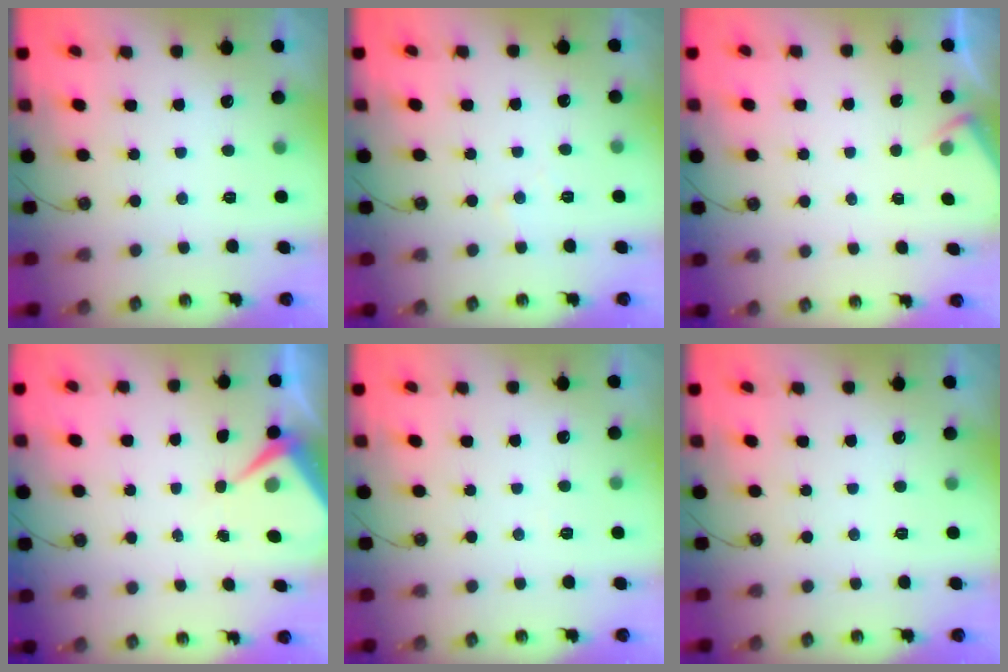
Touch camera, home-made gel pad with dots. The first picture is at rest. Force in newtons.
{"total": 4.1, "press": 4.0, "slide": 0.7}
{"total": 2.7, "press": 2.6, "slide": 0.5}
{"total": 6.2, "press": 6.1, "slide": 0.7}
{"total": 2.6, "press": 2.5, "slide": 0.5}
{"total": 0.0}